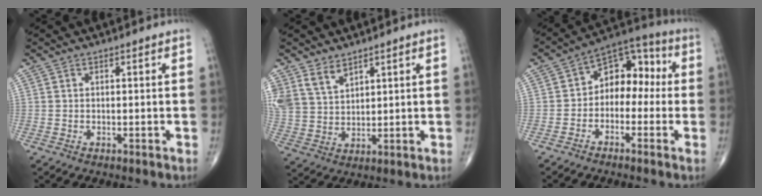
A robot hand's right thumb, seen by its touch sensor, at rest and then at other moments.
{"total": 7.0, "force": [4.9, 4.1, 3.0], "torque": [-0.047, -0.023, 0.109]}
{"total": 10.2, "force": [-0.6, 7.1, 7.3], "torque": [-0.065, 0.047, -0.031]}